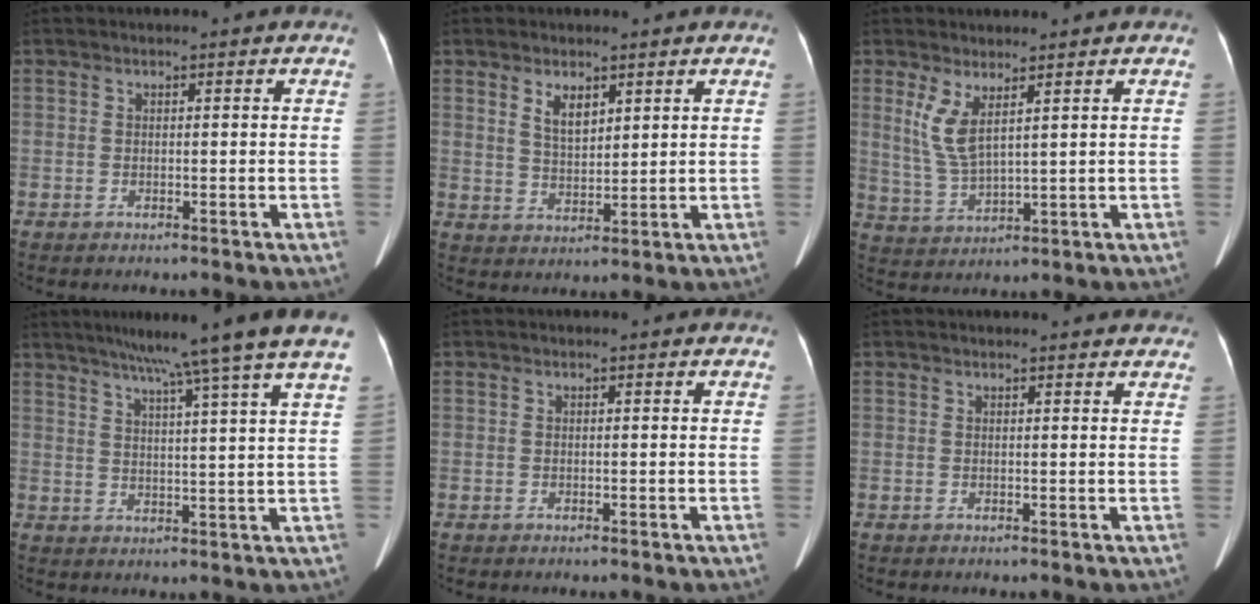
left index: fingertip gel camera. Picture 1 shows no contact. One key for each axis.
{"total": 3.9, "fx": 2.1, "fy": 1.9, "fz": 2.7, "tx": -0.057, "ty": 0.000, "tz": 0.046}
{"total": 5.1, "fx": 2.3, "fy": 1.0, "fz": 4.4, "tx": -0.108, "ty": -0.012, "tz": 0.061}
{"total": 13.3, "fx": 10.6, "fy": -2.6, "fz": 7.6, "tx": -0.114, "ty": -0.013, "tz": 0.131}
{"total": 0.0}
{"total": 7.1, "fx": 6.6, "fy": 1.4, "fz": 2.1, "tx": -0.019, "ty": 0.010, "tz": 0.057}